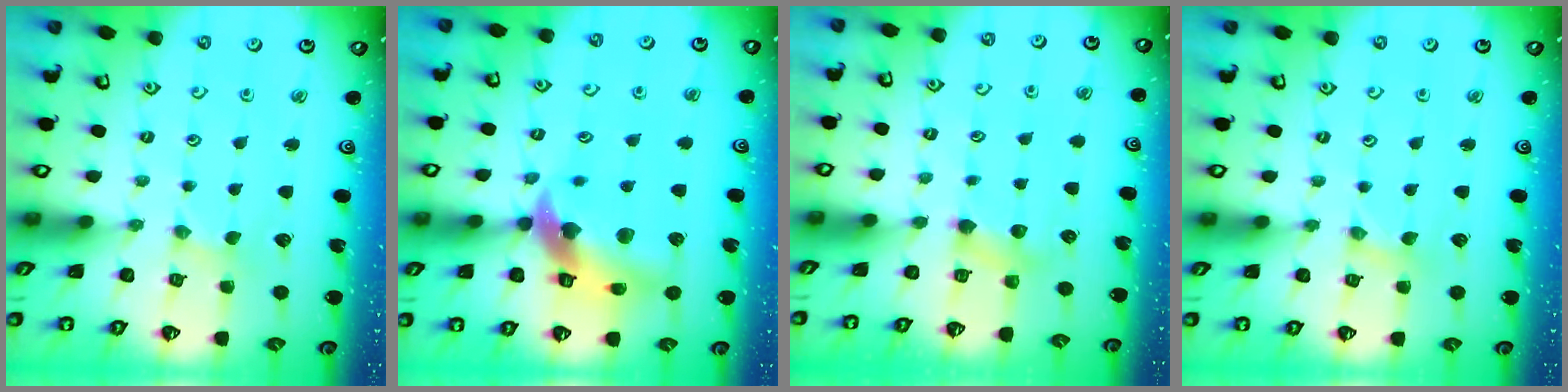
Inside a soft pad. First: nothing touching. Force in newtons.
{"total": 13.9, "press": 13.8, "slide": 1.9}
{"total": 4.1, "press": 4.0, "slide": 0.9}
{"total": 1.4, "press": 1.4, "slide": 0.2}